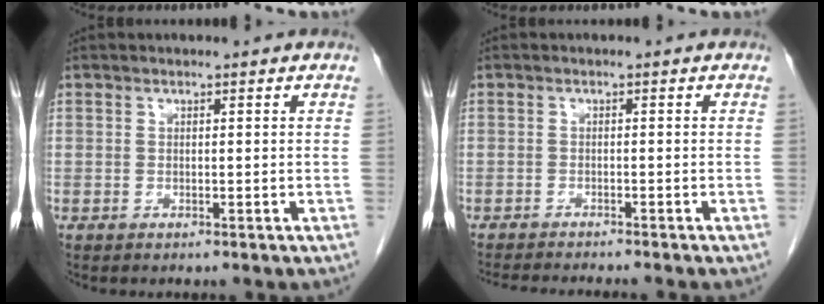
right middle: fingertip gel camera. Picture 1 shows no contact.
{"total": 7.2, "force": [-6.6, 0.0, 2.8], "torque": [-0.030, -0.015, -0.100]}